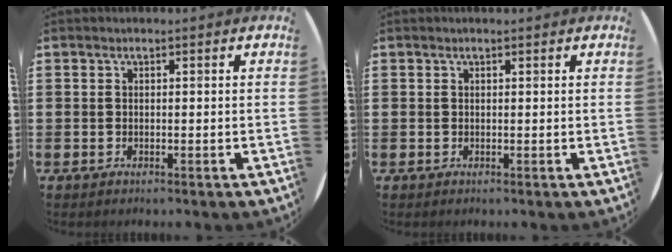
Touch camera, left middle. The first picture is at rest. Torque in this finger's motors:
{"motor_torque": [0.23, -0.06, -0.04, 0.02]}